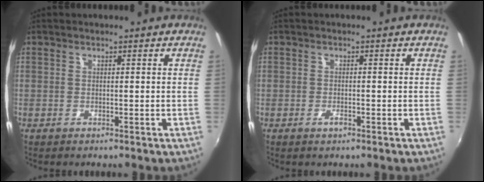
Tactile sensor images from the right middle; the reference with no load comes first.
{"total": 1.3, "force": [-0.8, 0.6, 0.7], "torque": [-0.014, -0.002, -0.015]}